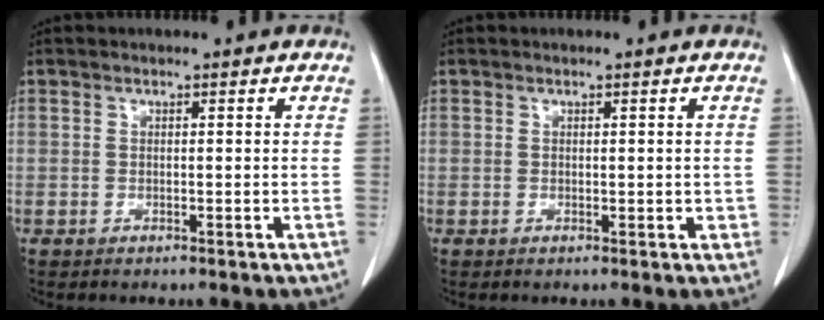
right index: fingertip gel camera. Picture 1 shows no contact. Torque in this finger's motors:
{"motor_torque": [-0.16, 0.34, 0.05, 0.05]}